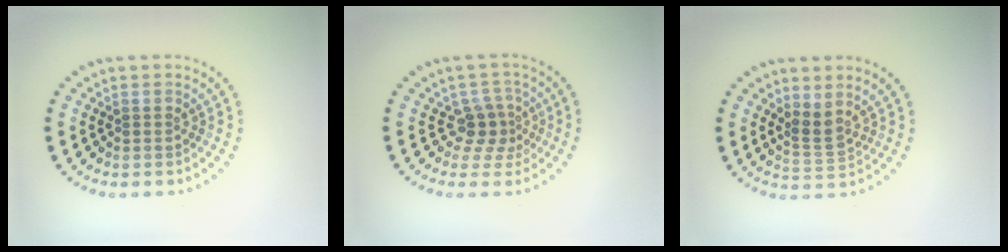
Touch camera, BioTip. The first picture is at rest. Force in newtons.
{"total": 2.5, "press": 1.8, "slide": 1.8}
{"total": 2.2, "press": 1.6, "slide": 1.6}